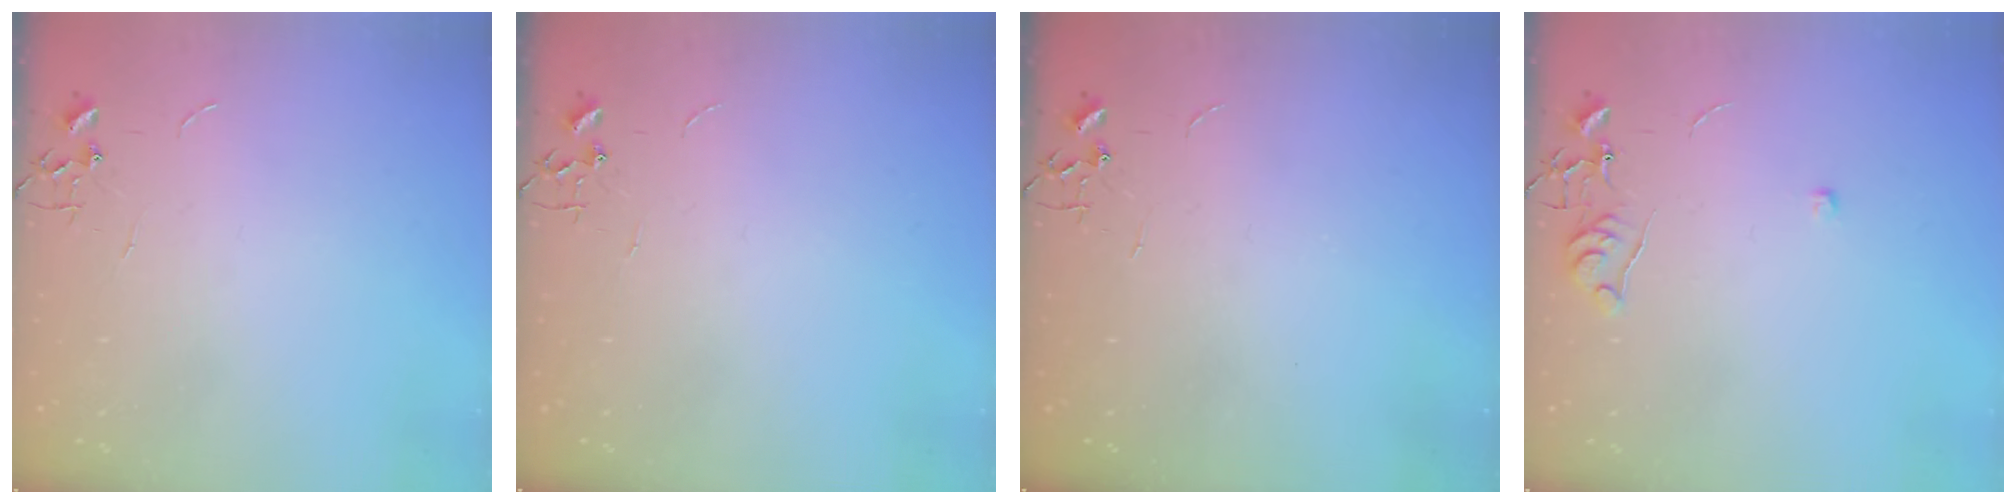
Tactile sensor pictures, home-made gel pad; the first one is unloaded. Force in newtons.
{"total": 0.0}
{"total": 0.0}
{"total": 6.1, "press": 6.1, "slide": 0.7}